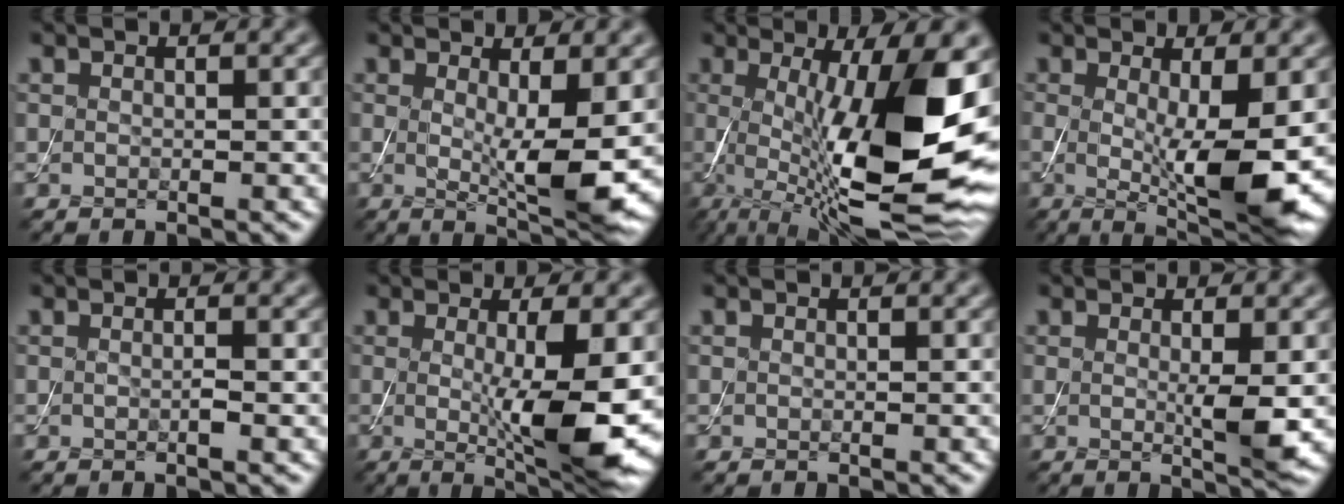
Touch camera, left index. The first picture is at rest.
{"total": 5.8, "force": [0.1, 1.2, 5.7], "torque": [-0.088, -0.020, 0.008]}
{"total": 16.1, "force": [-0.7, 4.5, 15.5], "torque": [-0.225, 0.010, -0.012]}
{"total": 7.8, "force": [-0.6, 1.7, 7.6], "torque": [-0.122, -0.020, -0.005]}
{"total": 1.0, "force": [-0.1, 0.1, 1.0], "torque": [-0.017, -0.004, -0.003]}
{"total": 8.3, "force": [-0.6, 1.6, 8.1], "torque": [-0.120, -0.018, -0.001]}
{"total": 0.0}
{"total": 2.9, "force": [0.1, 0.3, 2.8], "torque": [-0.046, -0.011, 0.004]}